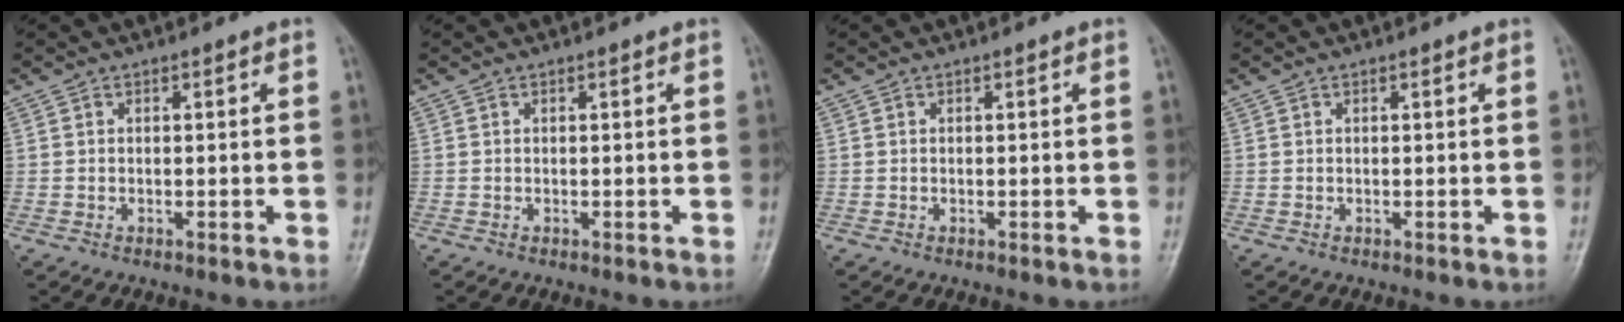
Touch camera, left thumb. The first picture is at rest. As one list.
[{"total": 0.0}, {"total": 0.0}, {"total": 0.0}]